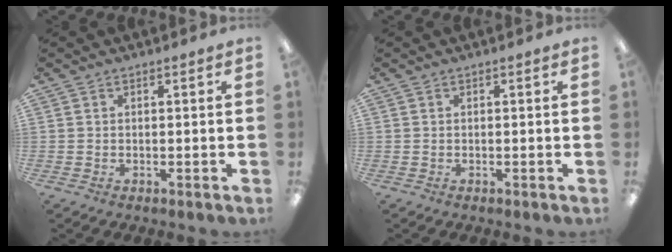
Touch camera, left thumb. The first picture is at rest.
{"total": 0.0}